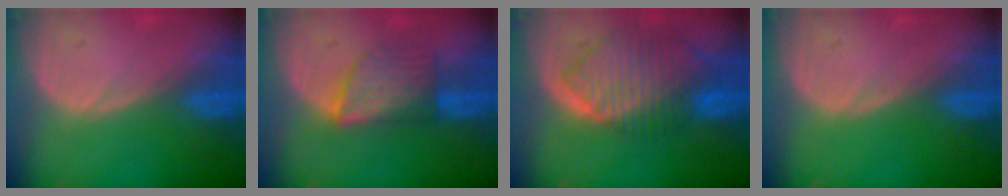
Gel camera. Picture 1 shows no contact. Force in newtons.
{"total": 6.0, "press": 5.9, "slide": 0.7}
{"total": 9.9, "press": 8.4, "slide": 5.2}
{"total": 0.0}